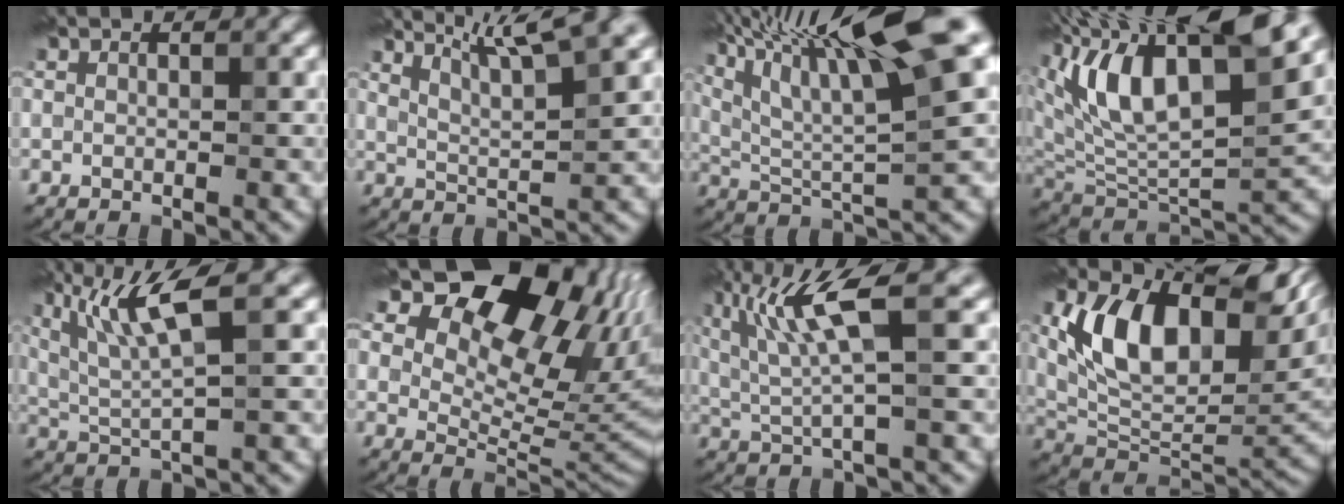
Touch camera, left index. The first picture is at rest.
{"total": 6.7, "force": [4.9, 1.1, 4.5], "torque": [-0.072, 0.029, 0.062]}
{"total": 15.3, "force": [7.7, 3.1, 12.8], "torque": [-0.234, 0.040, 0.139]}
{"total": 14.4, "force": [6.7, 6.0, 11.2], "torque": [-0.207, 0.024, 0.125]}
{"total": 5.9, "force": [2.3, 0.8, 5.4], "torque": [-0.112, 0.012, 0.060]}
{"total": 14.9, "force": [8.4, 8.1, 9.3], "torque": [-0.134, 0.026, 0.145]}
{"total": 6.1, "force": [1.8, 0.7, 5.8], "torque": [-0.125, 0.009, 0.046]}
{"total": 12.5, "force": [3.7, 6.9, 9.8], "torque": [-0.174, 0.007, 0.074]}